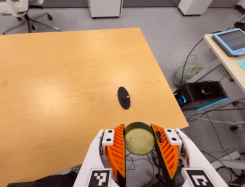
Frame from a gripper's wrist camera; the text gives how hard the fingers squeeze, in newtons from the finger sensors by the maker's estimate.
{"total": 12.1, "left": 12.6, "right": 11.6}